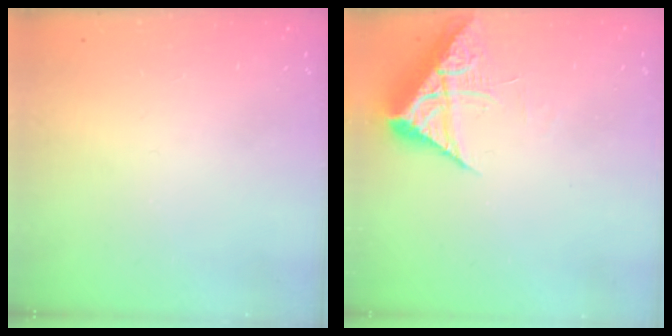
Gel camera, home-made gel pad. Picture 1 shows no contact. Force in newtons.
{"total": 7.5, "press": 7.5, "slide": 0.8}